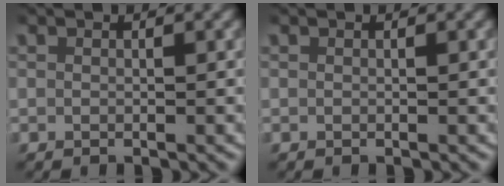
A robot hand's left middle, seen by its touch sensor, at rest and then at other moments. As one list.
[{"total": 0.0}]